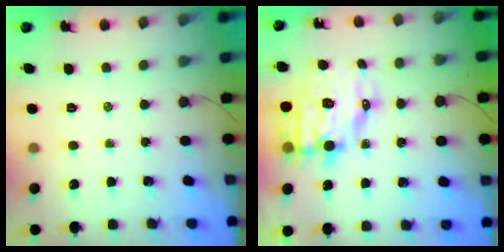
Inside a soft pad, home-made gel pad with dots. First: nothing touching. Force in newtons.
{"total": 13.0, "press": 12.7, "slide": 2.8}